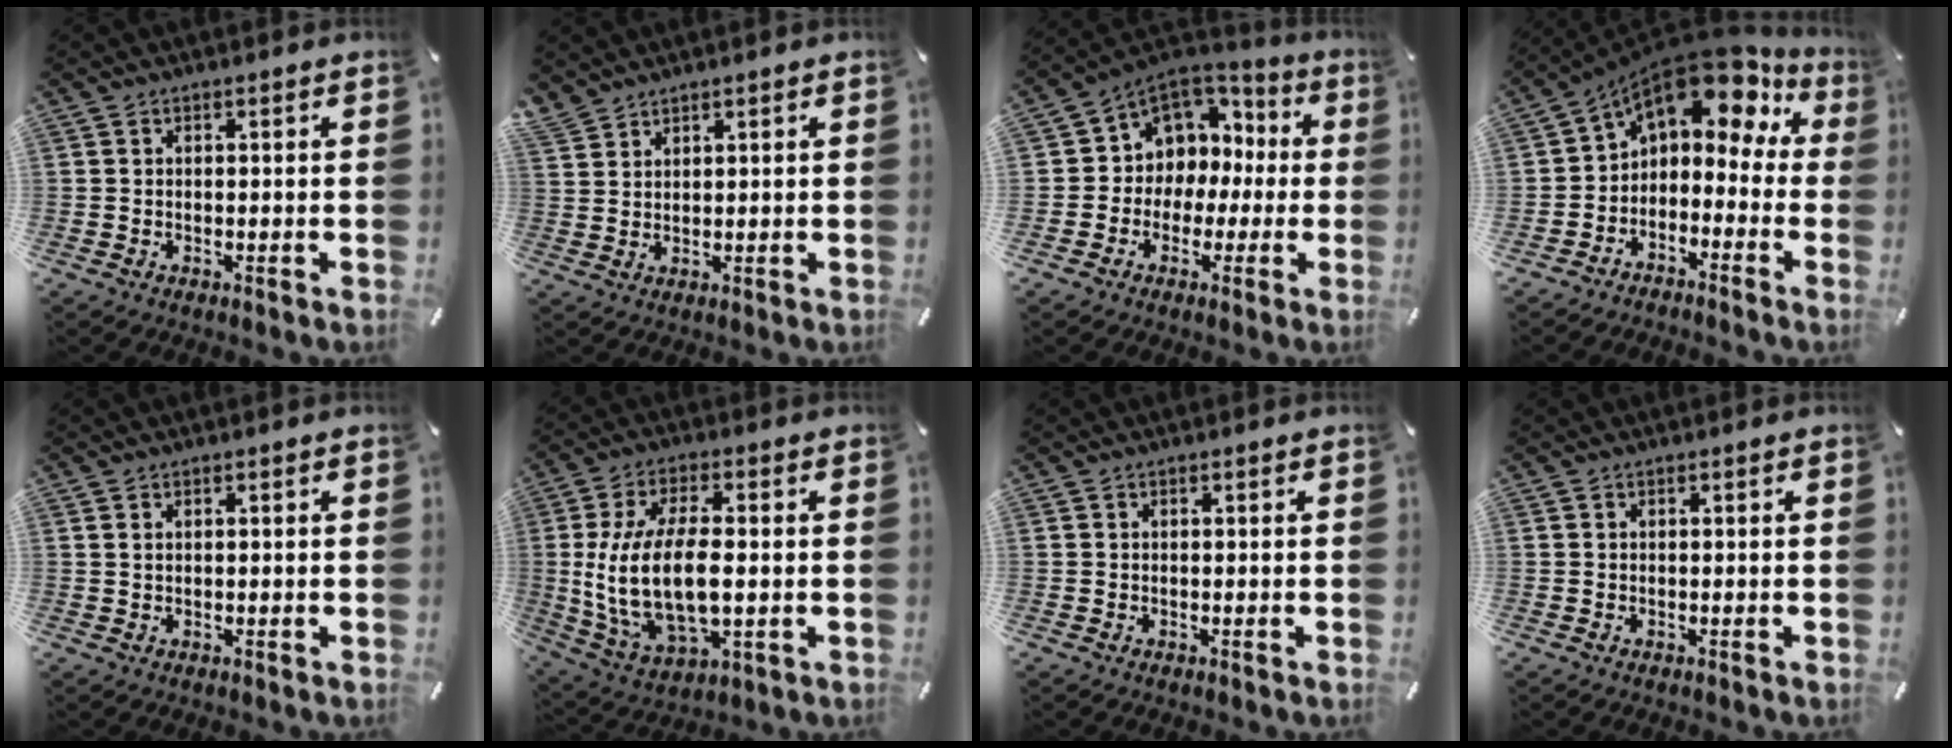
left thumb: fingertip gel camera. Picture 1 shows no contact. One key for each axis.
{"total": 3.4, "fx": 3.0, "fy": 1.4, "fz": 0.7, "tx": -0.019, "ty": -0.010, "tz": 0.060}
{"total": 7.6, "fx": 0.6, "fy": 7.5, "fz": 0.4, "tx": -0.023, "ty": -0.024, "tz": 0.016}
{"total": 10.2, "fx": 6.1, "fy": 5.5, "fz": 6.1, "tx": -0.096, "ty": -0.047, "tz": 0.101}
{"total": 0.7, "fx": 0.3, "fy": 0.4, "fz": 0.4, "tx": -0.009, "ty": 0.004, "tz": 0.006}
{"total": 15.9, "fx": 0.1, "fy": 8.2, "fz": 13.6, "tx": -0.302, "ty": -0.011, "tz": -0.001}
{"total": 0.0}
{"total": 0.0}